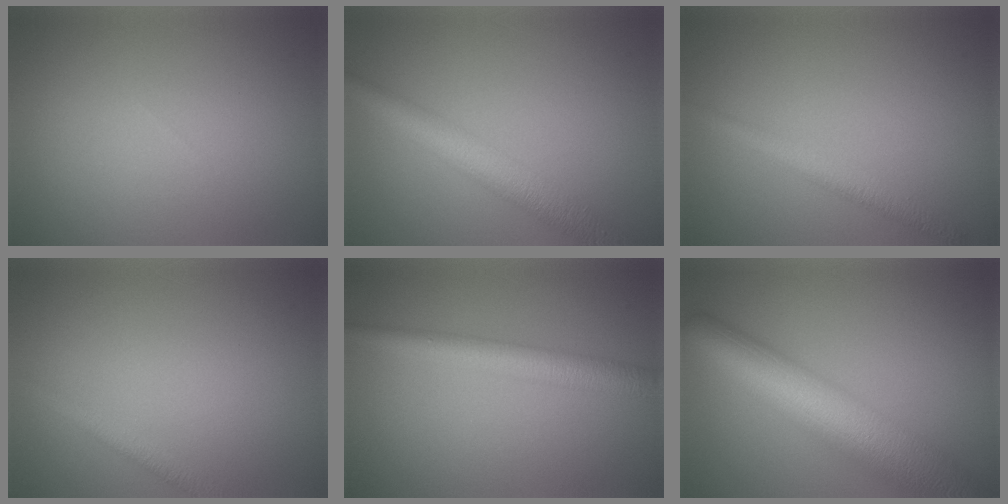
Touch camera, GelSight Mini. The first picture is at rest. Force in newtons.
{"total": 4.9, "press": 4.9, "slide": 0.2}
{"total": 2.4, "press": 2.4, "slide": 0.1}
{"total": 1.5, "press": 1.5, "slide": 0.0}
{"total": 4.0, "press": 4.0, "slide": 0.2}
{"total": 11.6, "press": 11.6, "slide": 0.5}